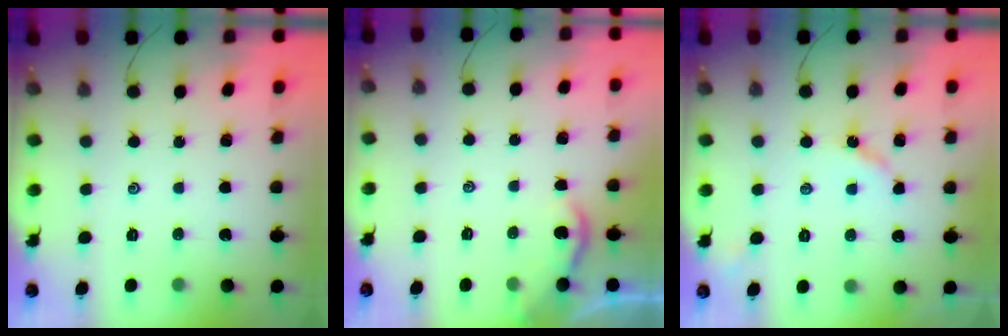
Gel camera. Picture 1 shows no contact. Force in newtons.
{"total": 1.8, "press": 1.7, "slide": 0.5}
{"total": 3.8, "press": 3.8, "slide": 0.3}